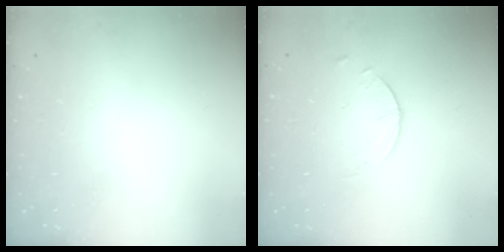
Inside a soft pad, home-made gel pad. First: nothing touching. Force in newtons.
{"total": 0.9, "press": 0.9, "slide": 0.1}